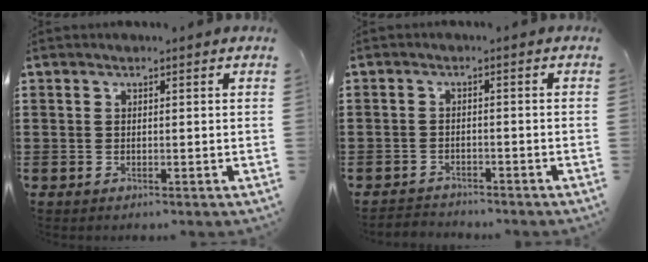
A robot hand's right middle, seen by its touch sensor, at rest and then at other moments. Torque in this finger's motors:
{"motor_torque": [0.14, -0.09, -0.33, -0.07]}